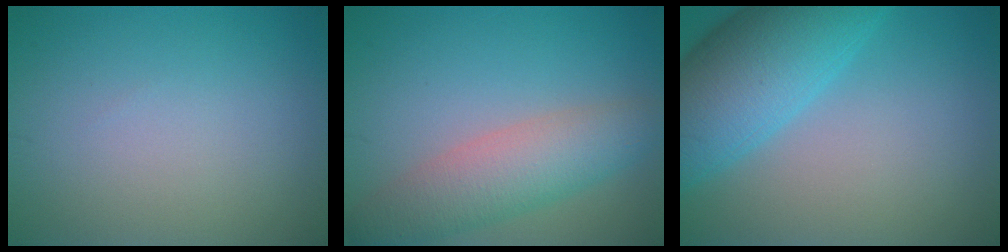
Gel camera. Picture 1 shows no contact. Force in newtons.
{"total": 5.4, "press": 5.4, "slide": 0.4}
{"total": 9.3, "press": 9.3, "slide": 0.4}